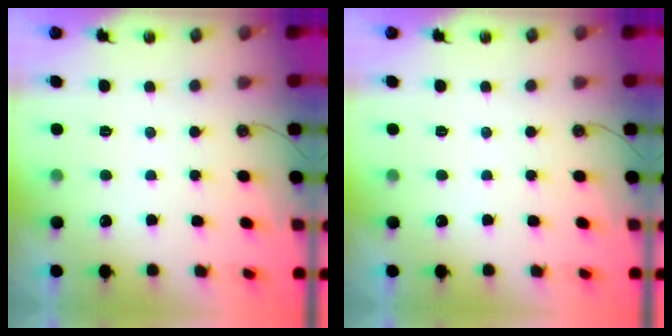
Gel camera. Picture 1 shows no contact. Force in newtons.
{"total": 0.0}